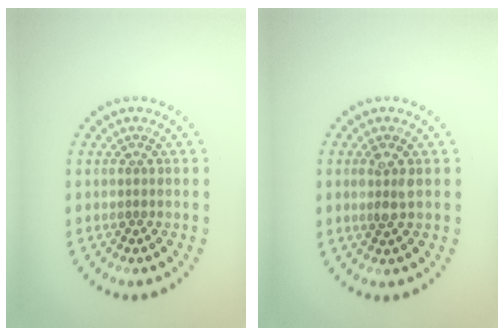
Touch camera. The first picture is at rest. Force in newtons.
{"total": 1.7, "press": 1.6, "slide": 0.4}